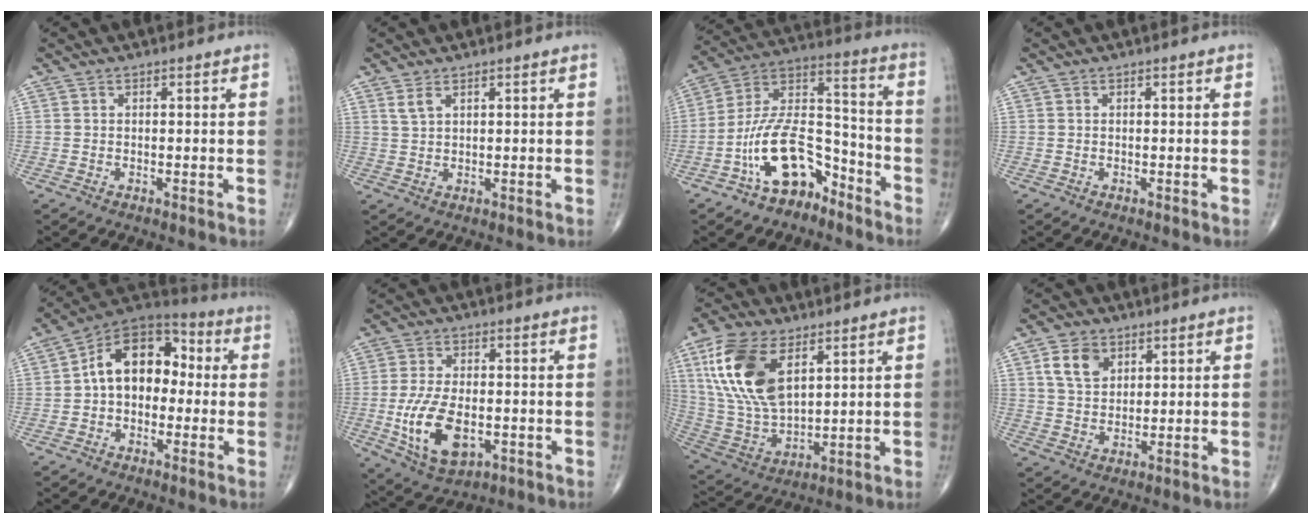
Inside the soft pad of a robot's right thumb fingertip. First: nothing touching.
{"total": 2.1, "force": [1.3, 0.8, 1.4], "torque": [-0.031, 0.000, 0.034]}
{"total": 15.0, "force": [-8.6, 8.1, 9.3], "torque": [-0.151, 0.093, -0.161]}
{"total": 0.0}
{"total": 13.8, "force": [0.3, 9.5, 10.1], "torque": [-0.122, 0.047, -0.013]}
{"total": 12.7, "force": [-2.8, 6.9, 10.3], "torque": [-0.194, -0.004, -0.038]}
{"total": 18.0, "force": [7.3, 9.6, 13.4], "torque": [-0.259, -0.024, 0.147]}
{"total": 6.7, "force": [3.0, 4.8, 3.7], "torque": [-0.048, -0.012, 0.058]}